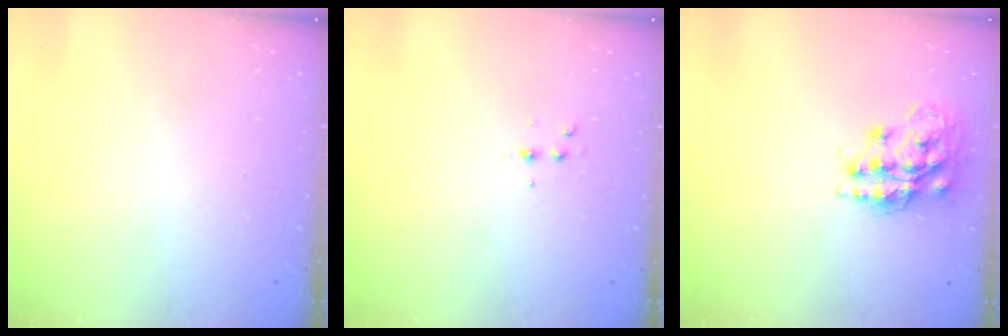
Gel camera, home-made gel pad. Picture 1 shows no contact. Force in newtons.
{"total": 4.0, "press": 3.9, "slide": 1.0}
{"total": 15.4, "press": 15.3, "slide": 1.1}